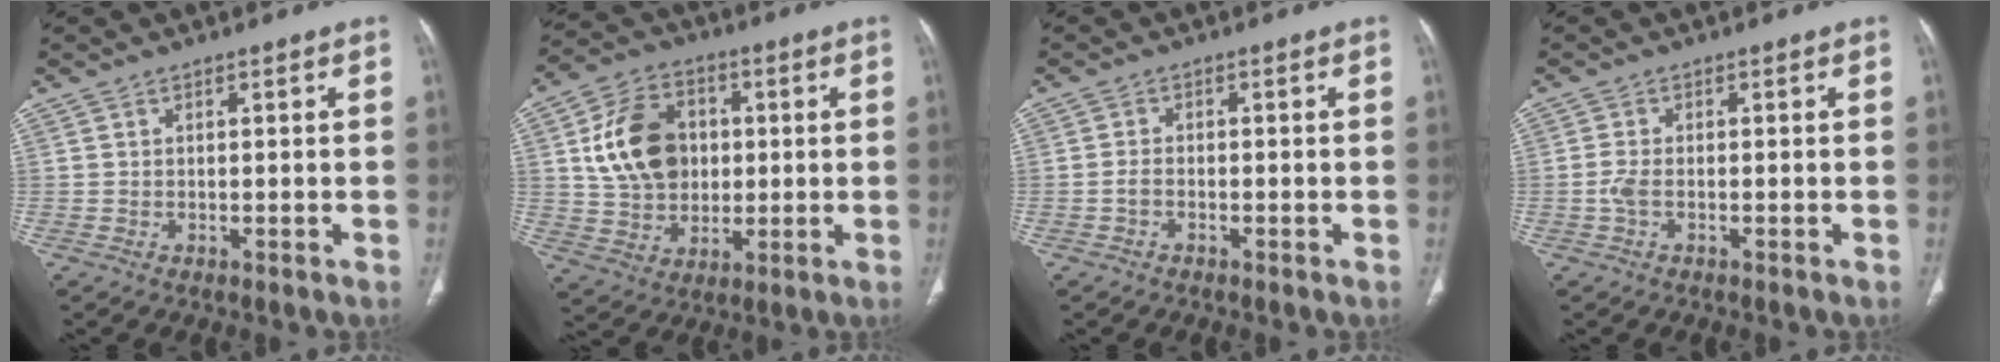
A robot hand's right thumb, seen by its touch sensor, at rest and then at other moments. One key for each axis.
{"total": 14.9, "fx": 2.2, "fy": 11.6, "fz": 9.1, "tx": -0.132, "ty": 0.005, "tz": 0.044}
{"total": 1.5, "fx": -0.7, "fy": 0.9, "fz": 1.0, "tx": -0.017, "ty": 0.008, "tz": -0.017}
{"total": 2.0, "fx": -0.6, "fy": 0.8, "fz": 1.8, "tx": -0.049, "ty": -0.003, "tz": -0.015}